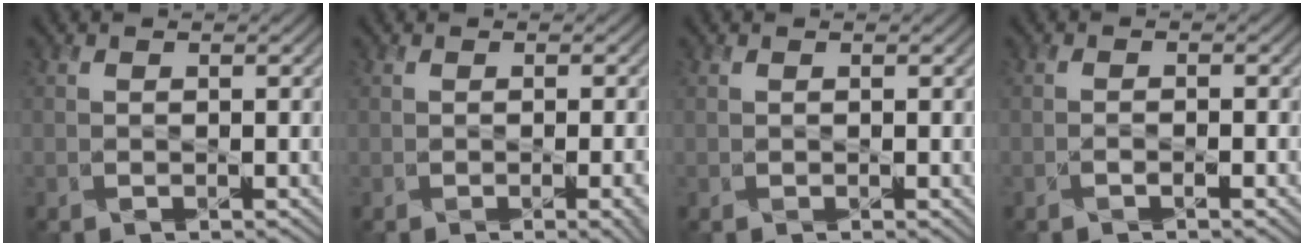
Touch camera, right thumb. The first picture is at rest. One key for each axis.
{"total": 4.3, "fx": -1.2, "fy": 1.5, "fz": 3.9, "tx": -0.036, "ty": -0.007, "tz": -0.002}
{"total": 0.7, "fx": 0.1, "fy": 0.2, "fz": 0.7, "tx": -0.009, "ty": 0.001, "tz": 0.001}
{"total": 1.0, "fx": -0.8, "fy": 0.1, "fz": 0.6, "tx": -0.008, "ty": 0.004, "tz": -0.021}